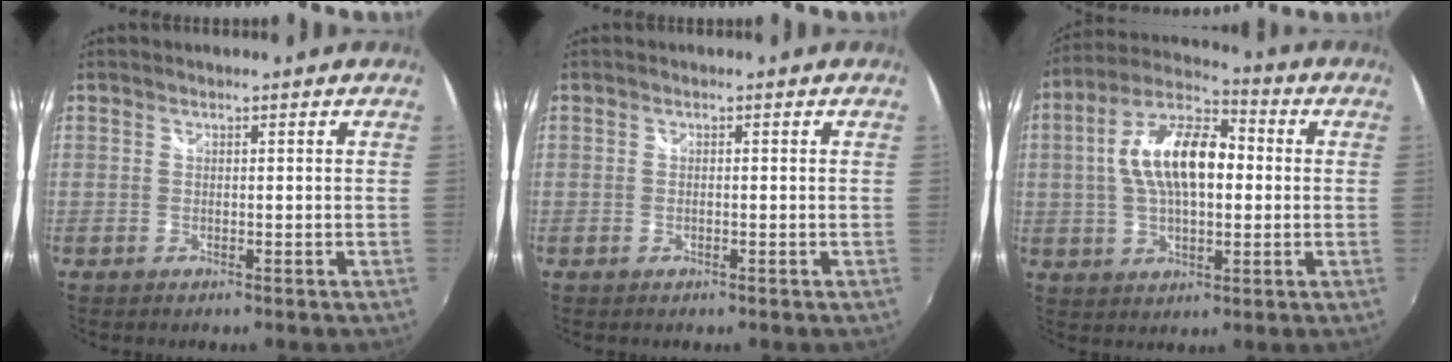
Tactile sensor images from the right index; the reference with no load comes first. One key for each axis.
{"total": 0.5, "fx": -0.3, "fy": 0.3, "fz": 0.4, "tx": -0.009, "ty": -0.001, "tz": -0.005}
{"total": 14.8, "fx": 1.0, "fy": 7.1, "fz": 12.9, "tx": -0.241, "ty": 0.022, "tz": 0.009}